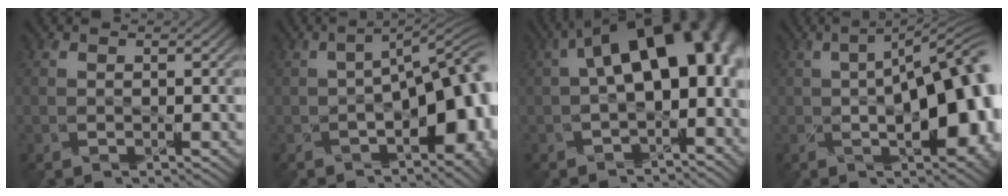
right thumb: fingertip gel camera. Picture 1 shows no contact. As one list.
[{"total": 10.5, "force": [-2.7, 4.3, 9.2], "torque": [-0.114, -0.016, -0.026]}, {"total": 14.0, "force": [0.9, 7.9, 11.6], "torque": [-0.171, 0.001, 0.027]}, {"total": 16.0, "force": [-1.5, 6.6, 14.5], "torque": [-0.183, -0.010, -0.013]}]